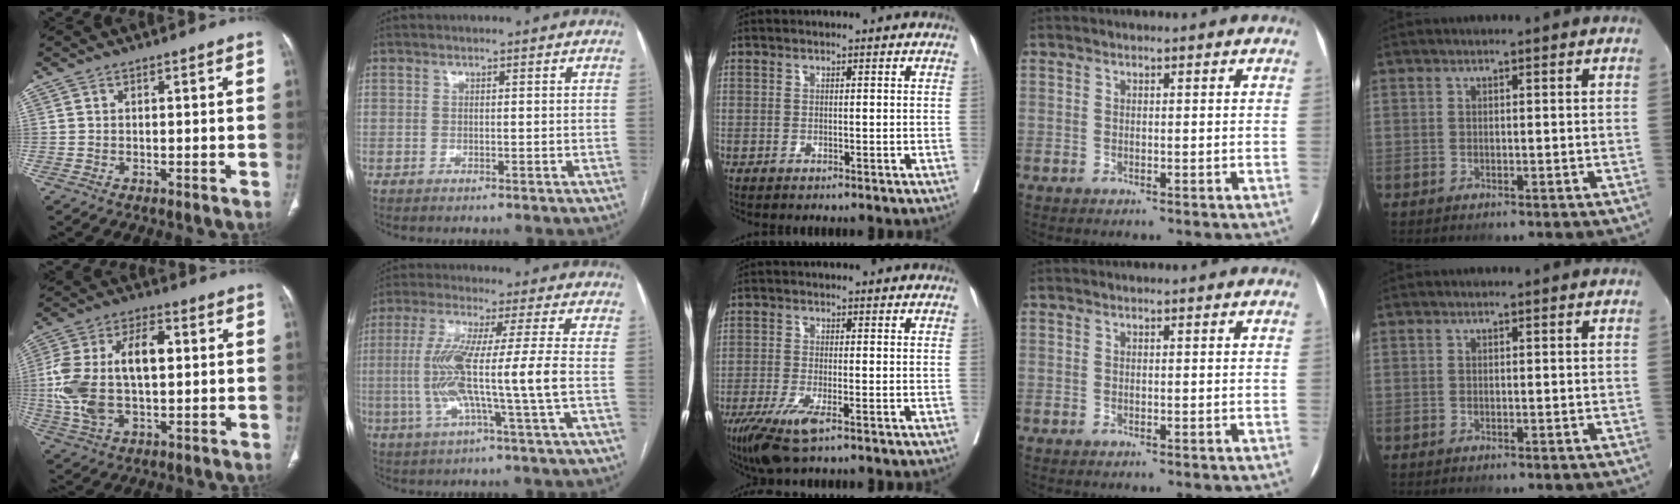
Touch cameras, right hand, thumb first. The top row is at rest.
{"thumb": {"total": 17.1, "force": [1.0, 9.2, 14.3], "torque": [-0.296, 0.023, 0.021]}, "index": {"total": 12.0, "force": [-1.6, -0.9, 11.9], "torque": [-0.235, 0.000, -0.034]}, "middle": {"total": 6.0, "force": [-3.5, 1.0, 4.8], "torque": [-0.092, -0.018, -0.062]}}